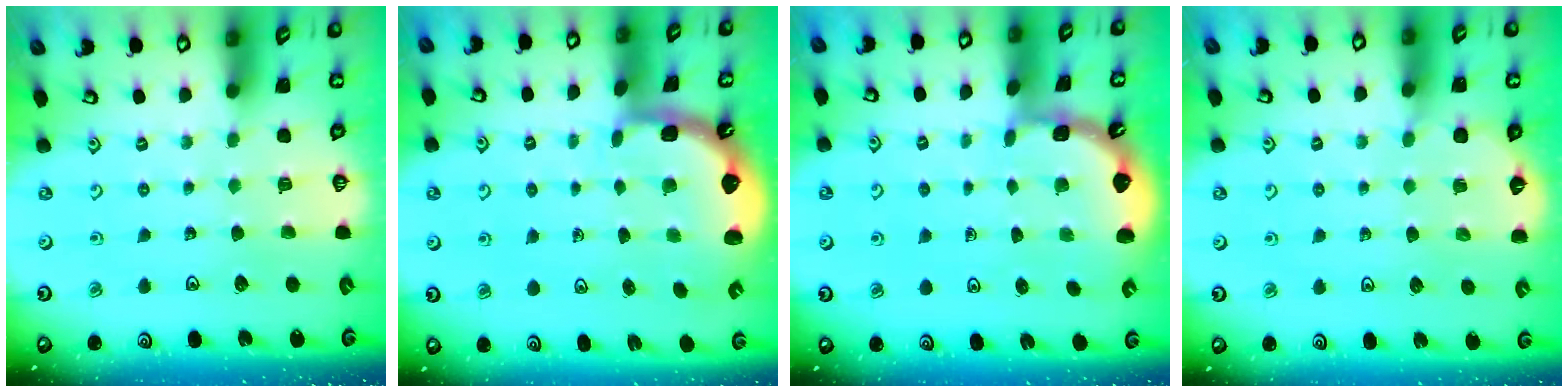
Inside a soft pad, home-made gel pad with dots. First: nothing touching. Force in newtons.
{"total": 2.5, "press": 1.9, "slide": 1.6}
{"total": 1.3, "press": 1.3, "slide": 0.1}
{"total": 3.1, "press": 2.5, "slide": 1.8}